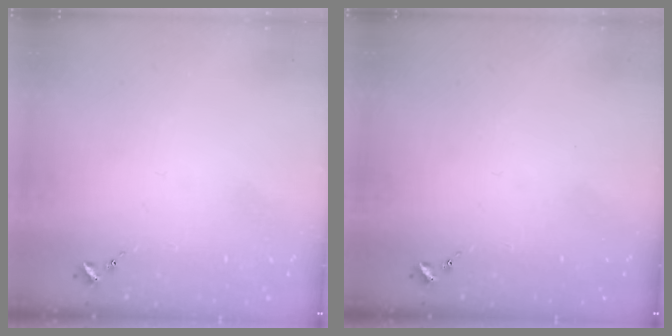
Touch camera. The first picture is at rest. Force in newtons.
{"total": 0.0}